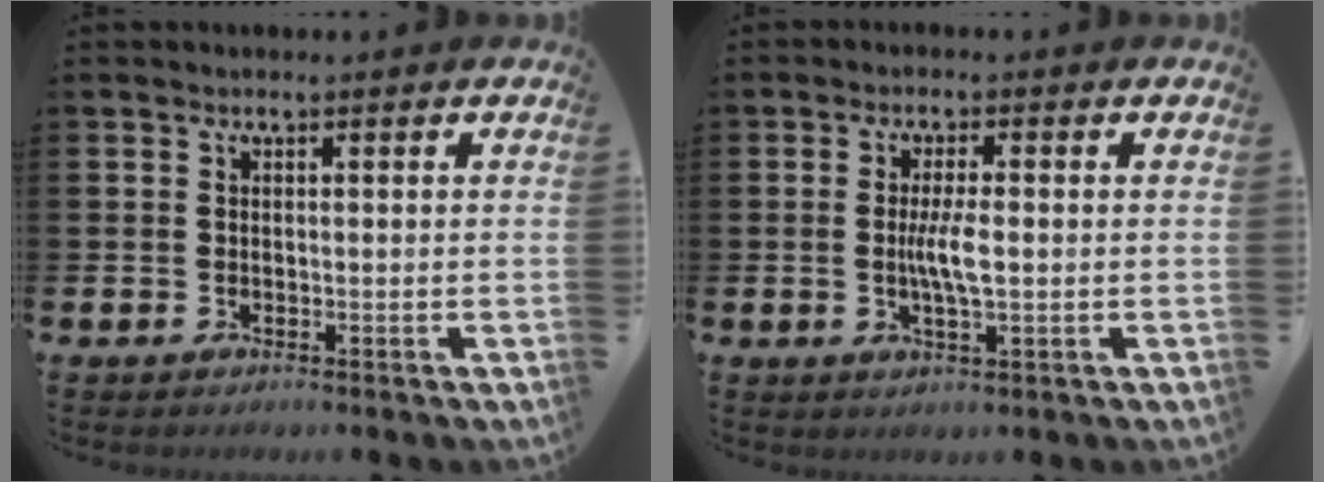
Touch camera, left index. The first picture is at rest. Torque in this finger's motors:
{"motor_torque": [0.35, 0.33, 0.15, 0.11]}